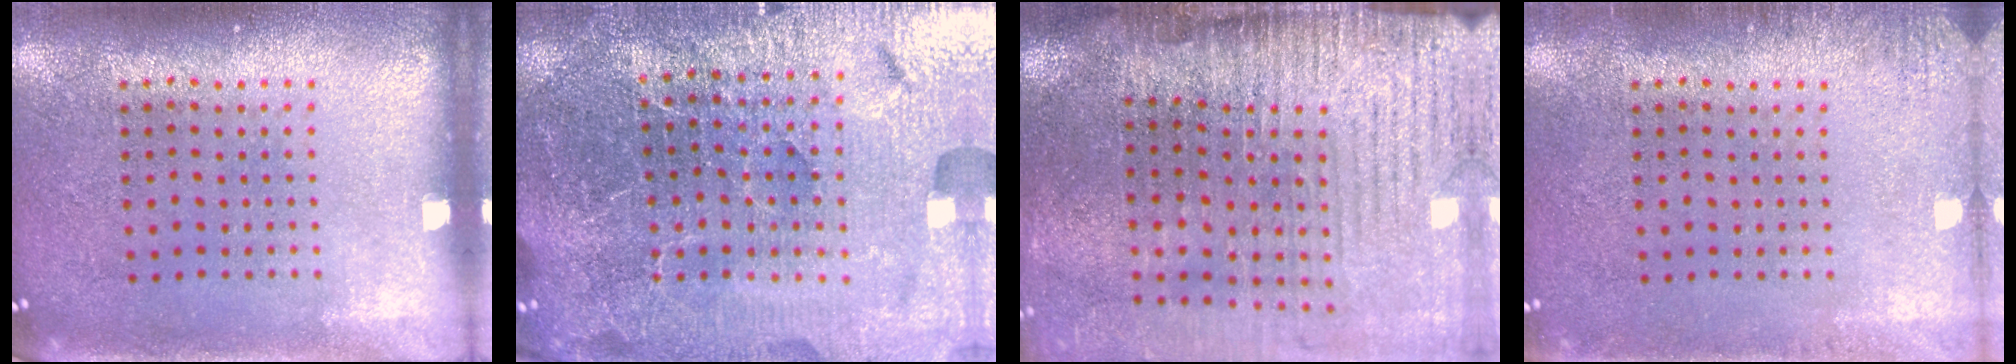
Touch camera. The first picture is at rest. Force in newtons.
{"total": 6.1, "press": 5.4, "slide": 2.9}
{"total": 4.4, "press": 3.8, "slide": 2.3}
{"total": 1.4, "press": 1.4, "slide": 0.2}